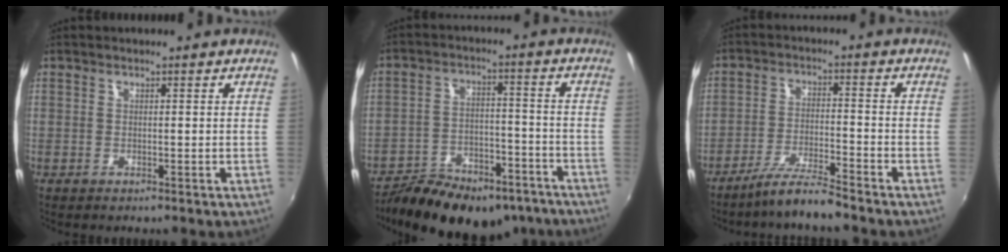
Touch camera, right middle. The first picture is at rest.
{"total": 21.1, "force": [-16.7, 8.9, 9.4], "torque": [-0.175, 0.009, -0.224]}
{"total": 7.0, "force": [-6.1, -0.1, 3.3], "torque": [-0.074, -0.001, -0.109]}